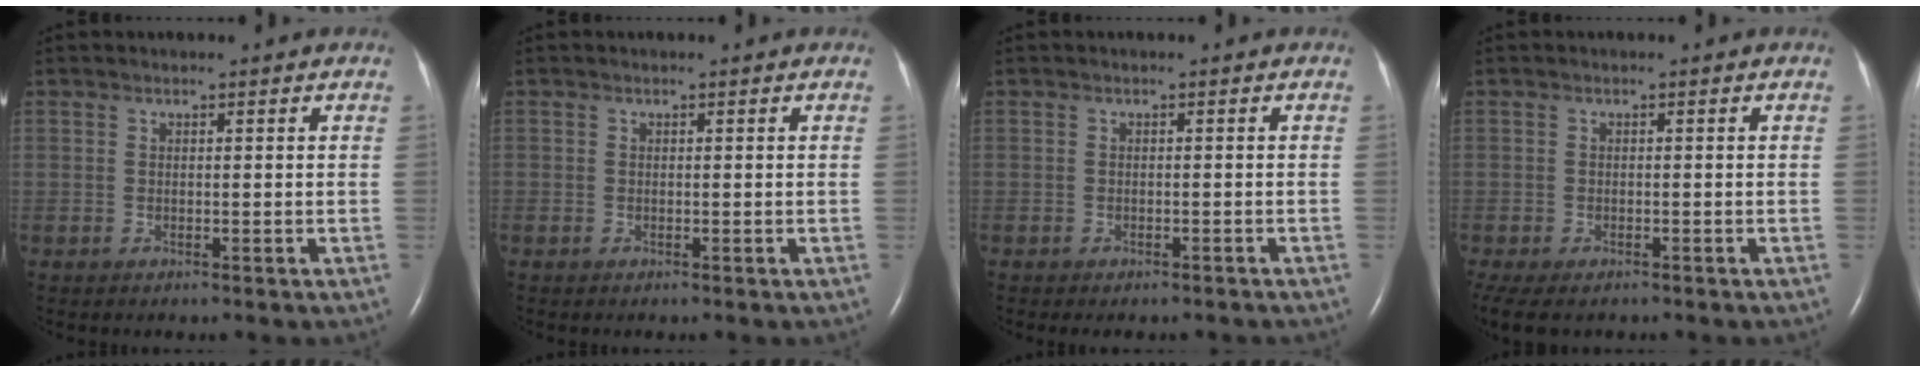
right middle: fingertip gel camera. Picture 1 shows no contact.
{"total": 0.0}
{"total": 3.5, "force": [-3.1, 1.1, 1.3], "torque": [-0.012, 0.000, -0.033]}
{"total": 8.2, "force": [-5.5, 4.2, 4.4], "torque": [-0.112, -0.016, -0.080]}